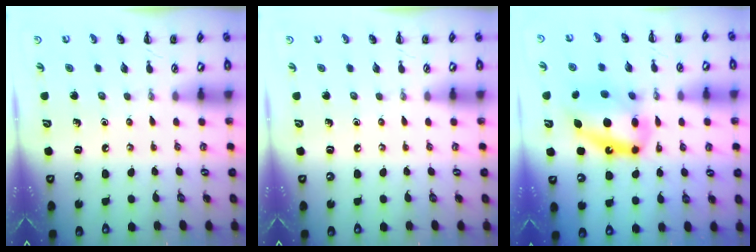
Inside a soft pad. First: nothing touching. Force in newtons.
{"total": 0.0}
{"total": 14.1, "press": 13.6, "slide": 3.4}